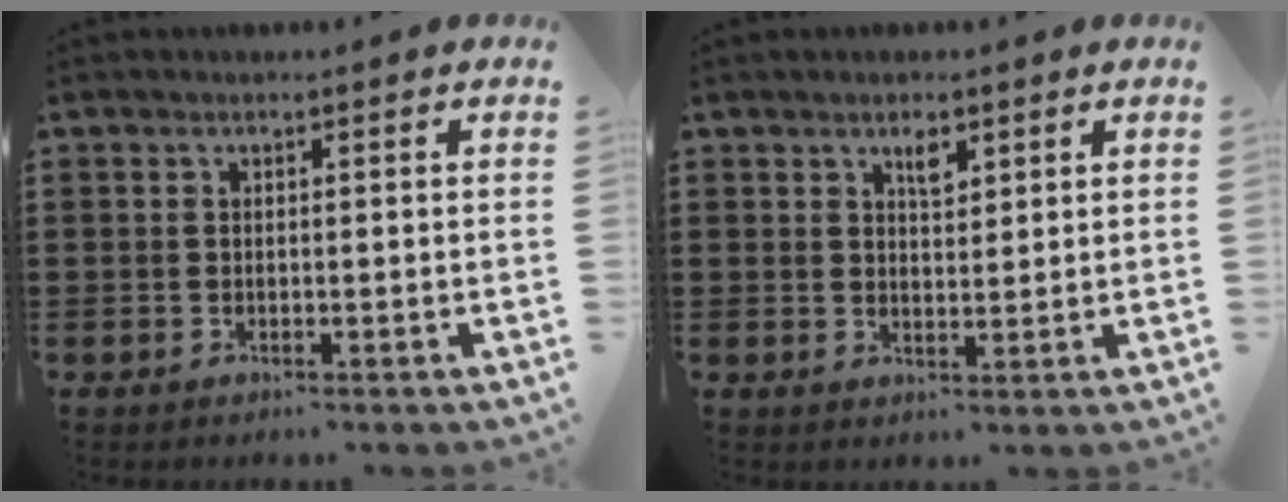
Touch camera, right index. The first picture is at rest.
{"total": 2.5, "force": [1.6, 1.0, 1.6], "torque": [-0.019, -0.003, 0.025]}